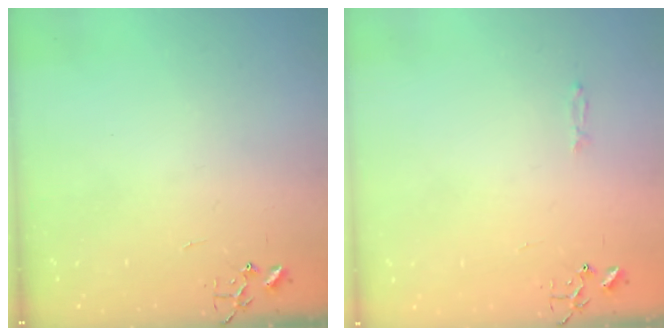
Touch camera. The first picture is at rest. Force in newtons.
{"total": 3.1, "press": 3.1, "slide": 0.4}